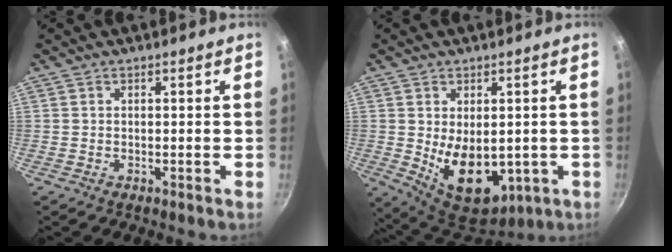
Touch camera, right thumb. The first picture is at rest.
{"total": 13.2, "force": [-1.2, 8.3, 10.2], "torque": [-0.131, -0.022, 0.010]}